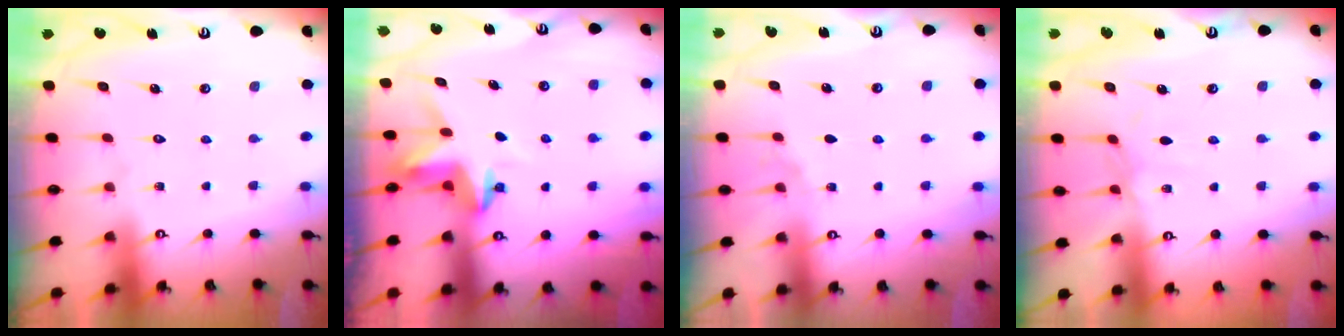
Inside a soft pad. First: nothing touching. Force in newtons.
{"total": 3.9, "press": 3.9, "slide": 0.3}
{"total": 2.5, "press": 2.0, "slide": 1.6}
{"total": 3.0, "press": 3.0, "slide": 0.5}